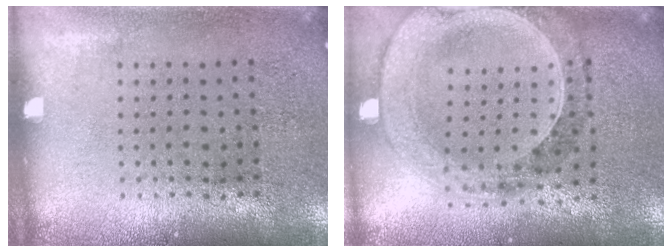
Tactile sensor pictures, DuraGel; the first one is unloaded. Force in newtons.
{"total": 1.5, "press": 1.4, "slide": 0.3}